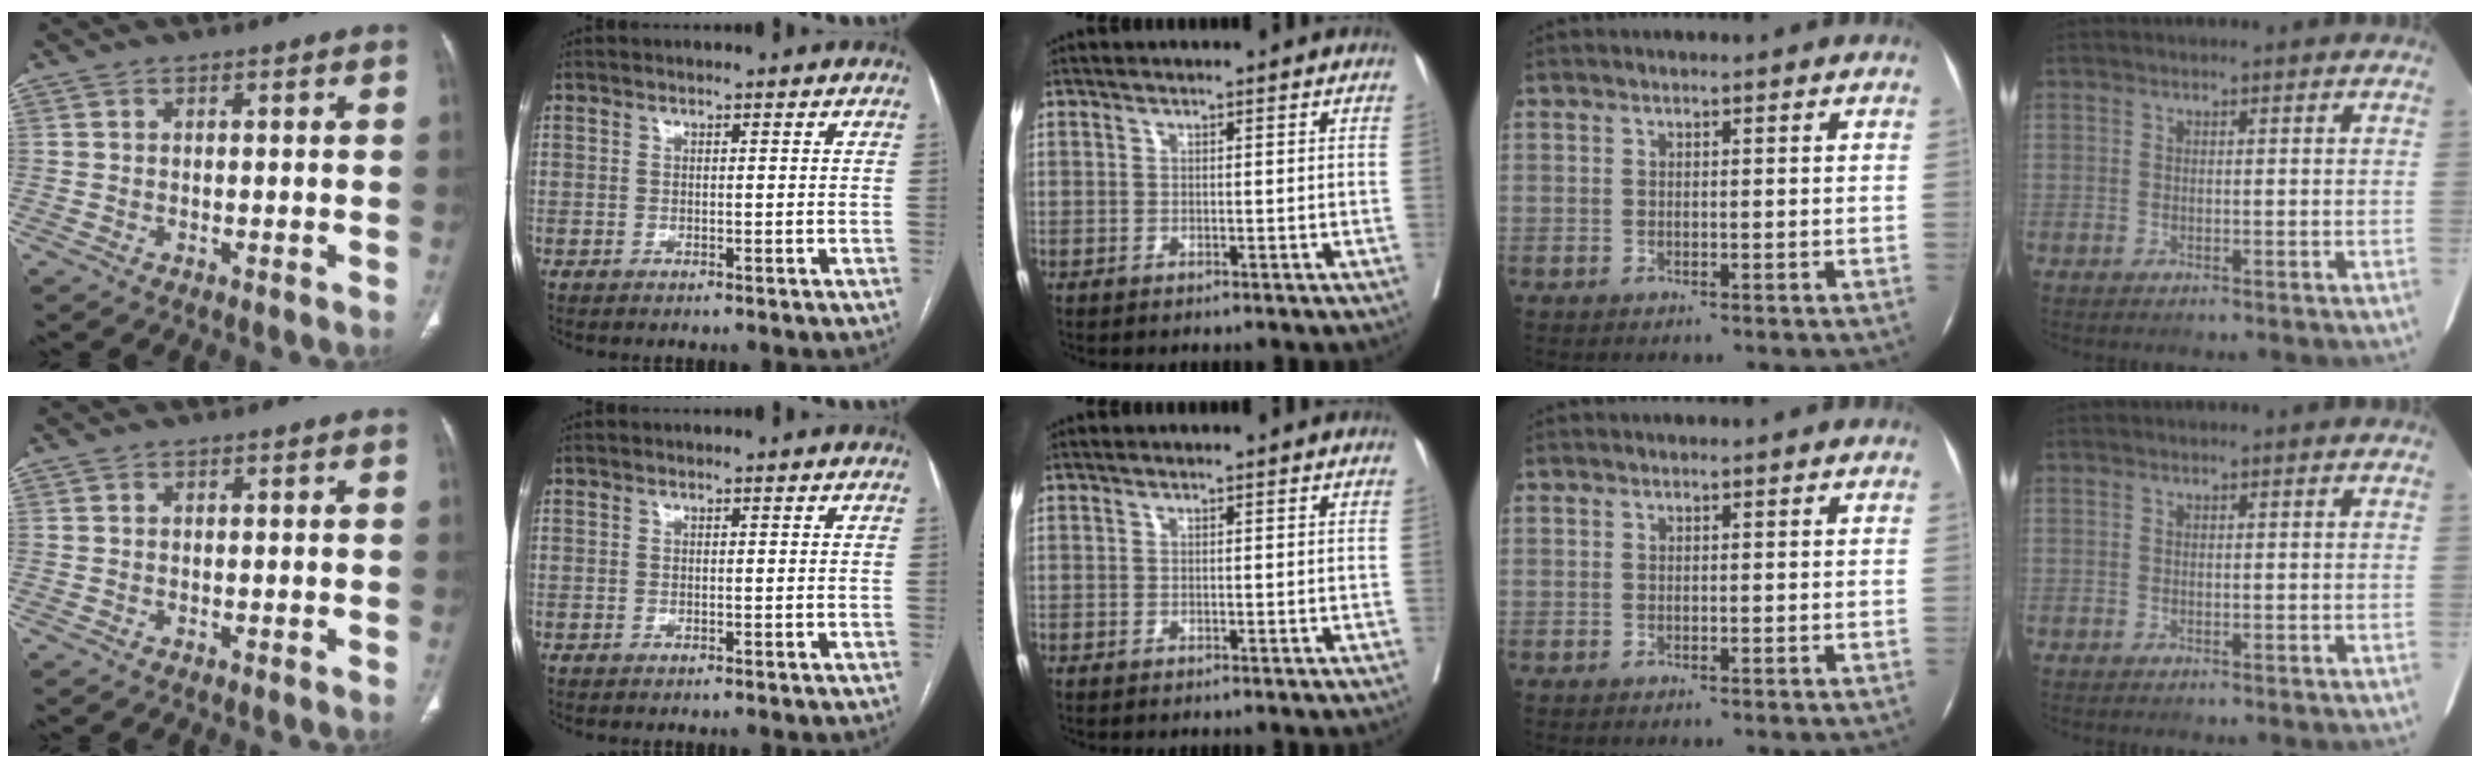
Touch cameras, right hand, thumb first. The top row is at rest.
{}